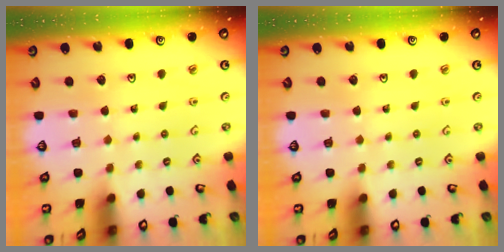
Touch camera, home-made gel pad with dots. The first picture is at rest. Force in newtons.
{"total": 0.0}